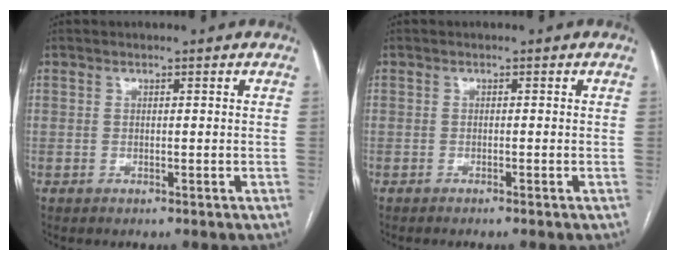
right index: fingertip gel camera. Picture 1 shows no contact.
{"total": 1.1, "force": [-0.9, -0.3, 0.6], "torque": [-0.008, 0.004, -0.015]}